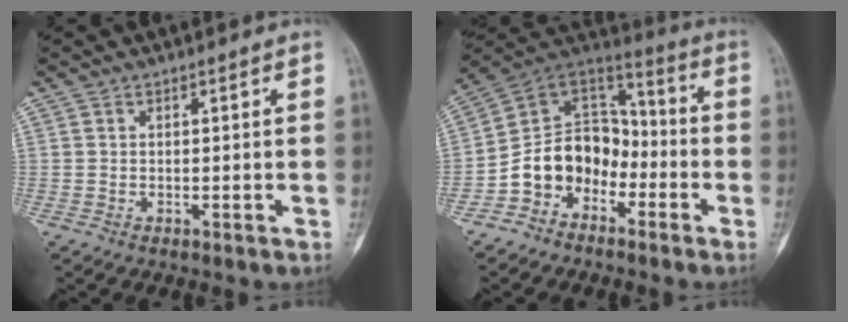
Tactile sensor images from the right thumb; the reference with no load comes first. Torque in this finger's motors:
{"motor_torque": [0.21, 0.21, 1.07, -1.07, 0.06]}